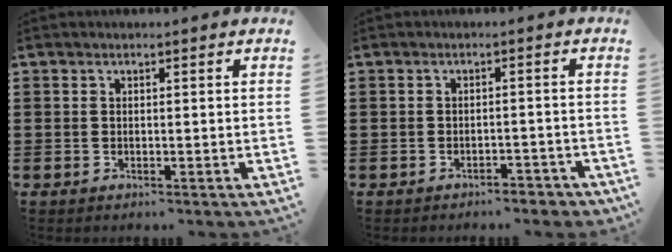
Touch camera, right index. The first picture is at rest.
{"total": 1.9, "force": [-1.8, 0.4, 0.3], "torque": [-0.013, -0.001, -0.037]}